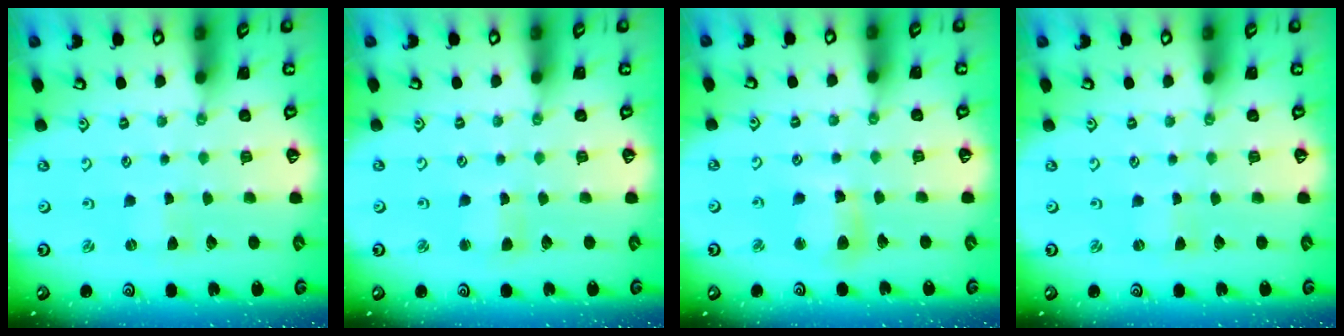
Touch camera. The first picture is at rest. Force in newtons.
{"total": 3.1, "press": 3.1, "slide": 0.3}
{"total": 8.0, "press": 8.0, "slide": 0.5}
{"total": 0.0}